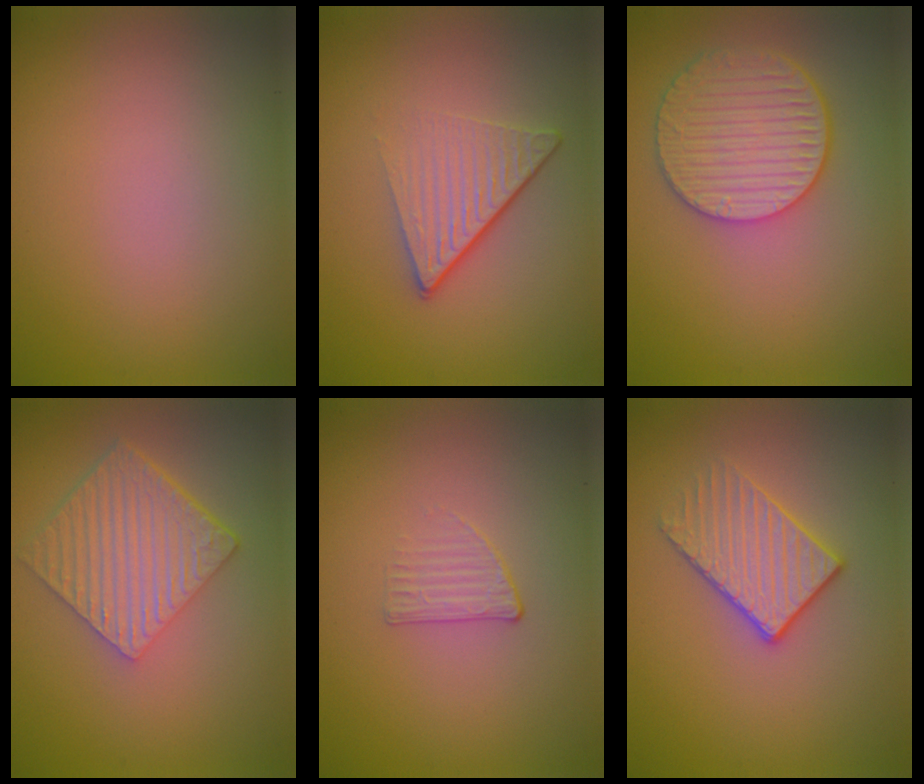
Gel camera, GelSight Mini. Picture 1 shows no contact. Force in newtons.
{"total": 4.8, "press": 3.0, "slide": 3.7}
{"total": 5.5, "press": 4.9, "slide": 2.5}
{"total": 6.1, "press": 4.2, "slide": 4.4}
{"total": 1.2, "press": 0.6, "slide": 1.0}
{"total": 3.0, "press": 2.9, "slide": 0.8}